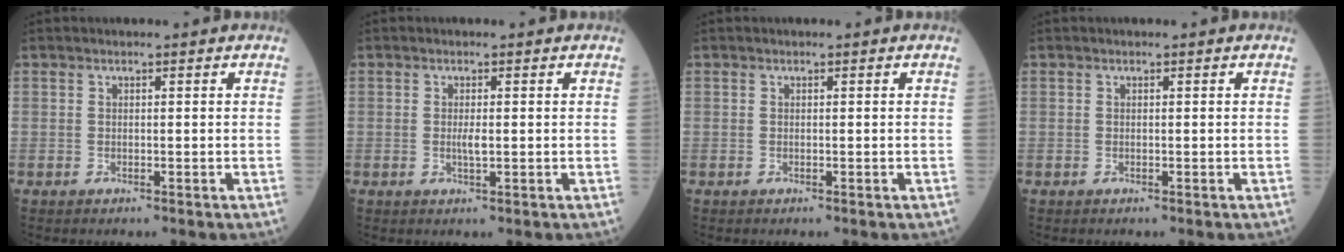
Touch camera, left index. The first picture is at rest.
{"total": 1.5, "force": [0.0, 0.2, 1.5], "torque": [-0.031, -0.002, 0.000]}
{"total": 0.0}
{"total": 0.0}